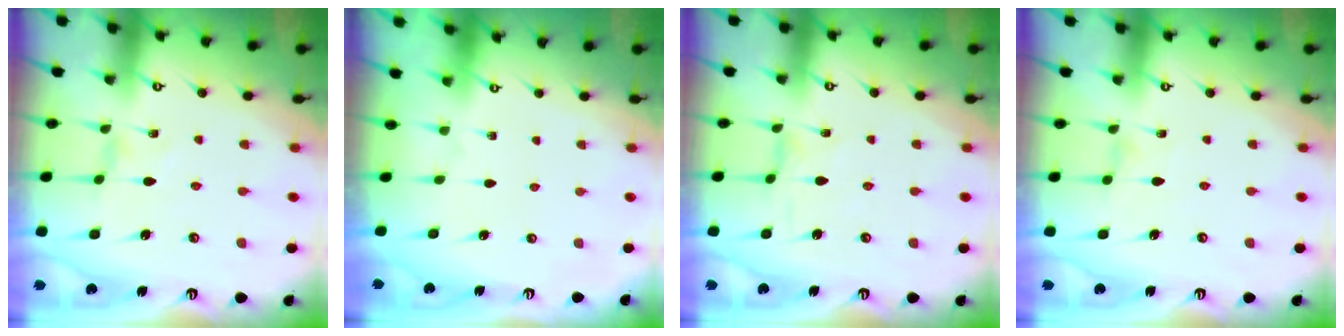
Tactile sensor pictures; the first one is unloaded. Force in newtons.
{"total": 0.0}
{"total": 0.0}
{"total": 0.0}